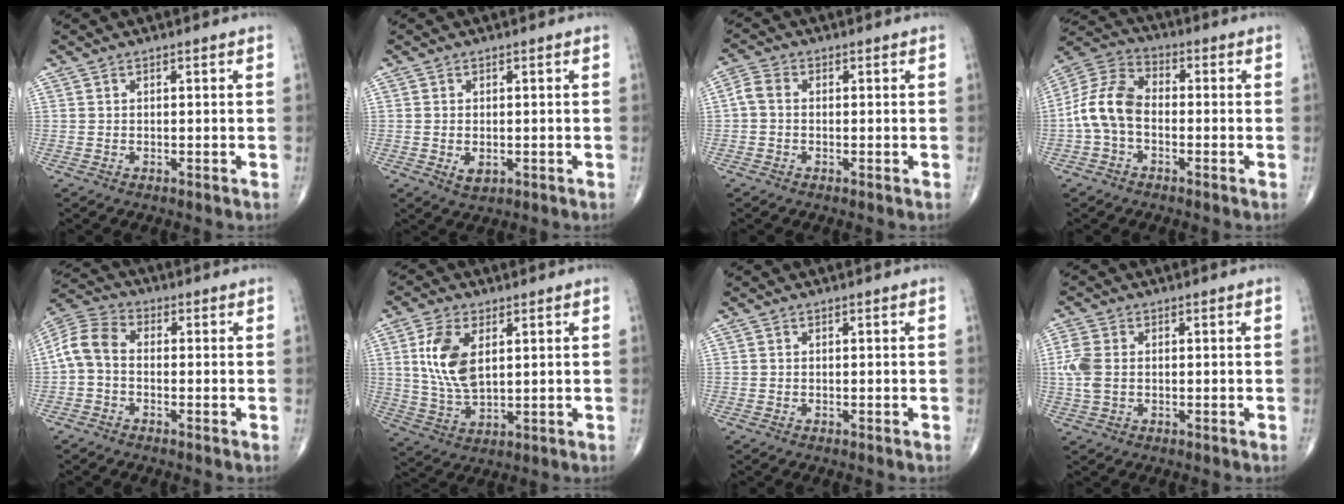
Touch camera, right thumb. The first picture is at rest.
{"total": 2.4, "force": [-0.4, 1.6, 1.8], "torque": [-0.026, -0.003, -0.002]}
{"total": 3.1, "force": [-0.2, 2.2, 2.2], "torque": [-0.045, 0.008, -0.013]}
{"total": 10.4, "force": [-1.8, 6.8, 7.7], "torque": [-0.152, 0.033, -0.049]}
{"total": 7.3, "force": [-0.9, 4.9, 5.4], "torque": [-0.104, 0.023, -0.035]}
{"total": 7.5, "force": [2.1, 3.8, 6.2], "torque": [-0.128, -0.009, 0.046]}
{"total": 0.0}
{"total": 5.2, "force": [0.0, 3.5, 3.8], "torque": [-0.109, 0.005, -0.001]}